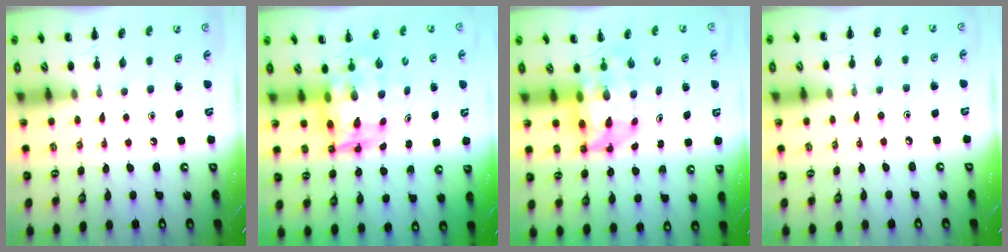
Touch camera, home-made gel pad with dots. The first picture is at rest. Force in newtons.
{"total": 6.5, "press": 6.2, "slide": 2.2}
{"total": 6.3, "press": 6.0, "slide": 1.8}
{"total": 2.9, "press": 2.7, "slide": 1.1}